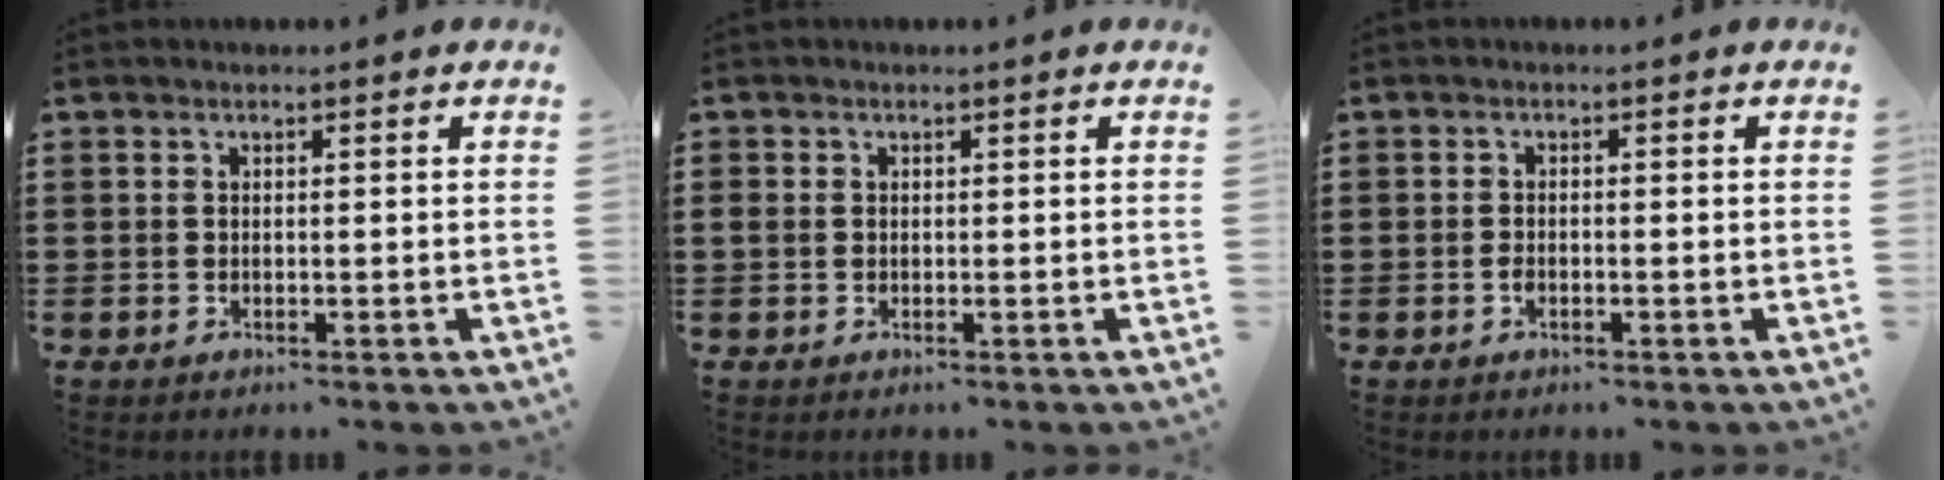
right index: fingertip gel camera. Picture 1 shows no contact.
{"total": 0.9, "force": [-0.1, 0.7, 0.5], "torque": [-0.012, 0.002, -0.002]}
{"total": 1.2, "force": [-0.6, 0.4, 0.9], "torque": [-0.020, -0.004, -0.010]}